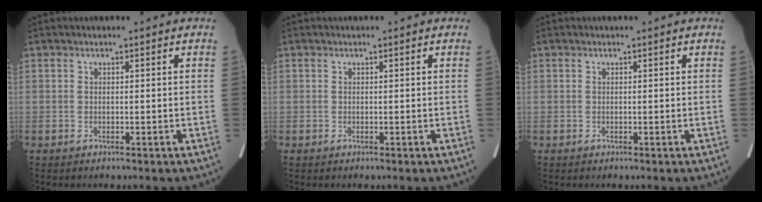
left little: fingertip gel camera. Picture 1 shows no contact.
{"total": 0.0}
{"total": 0.0}